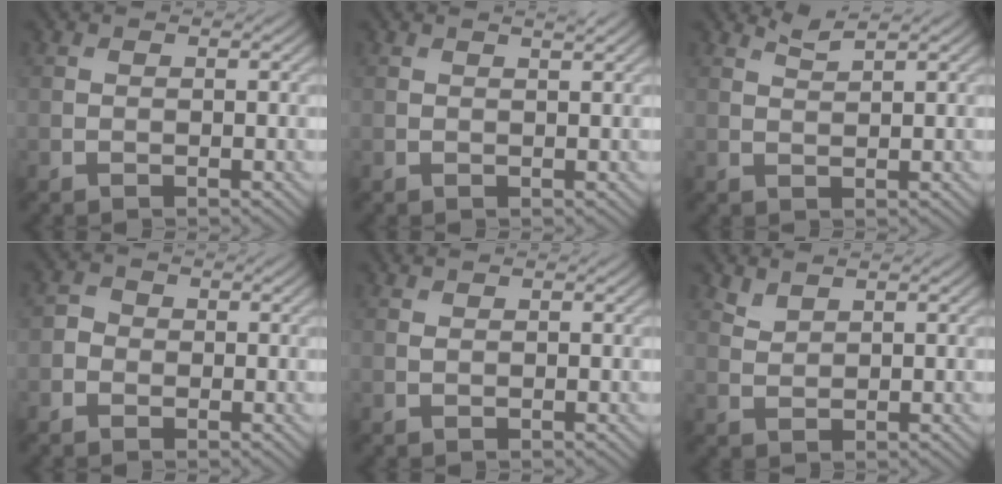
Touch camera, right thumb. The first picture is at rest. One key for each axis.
{"total": 1.0, "fx": 0.9, "fy": 0.1, "fz": 0.6, "tx": -0.014, "ty": -0.002, "tz": 0.008}
{"total": 1.6, "fx": 1.4, "fy": 0.1, "fz": 0.7, "tx": -0.021, "ty": 0.004, "tz": 0.029}
{"total": 1.6, "fx": -0.5, "fy": 1.5, "fz": 0.5, "tx": -0.008, "ty": -0.001, "tz": -0.015}
{"total": 0.5, "fx": 0.5, "fy": 0.1, "fz": 0.2, "tx": -0.008, "ty": 0.002, "tz": 0.011}
{"total": 1.8, "fx": 1.6, "fy": 0.4, "fz": 0.6, "tx": -0.021, "ty": -0.001, "tz": 0.041}